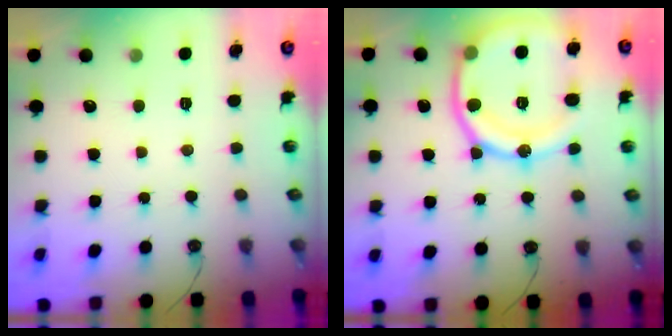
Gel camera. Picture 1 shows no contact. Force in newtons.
{"total": 20.1, "press": 20.0, "slide": 2.2}